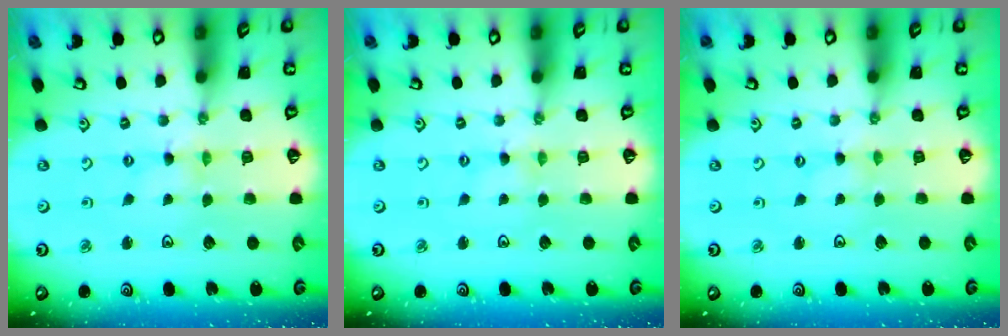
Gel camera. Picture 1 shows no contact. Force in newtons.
{"total": 0.0}
{"total": 0.0}